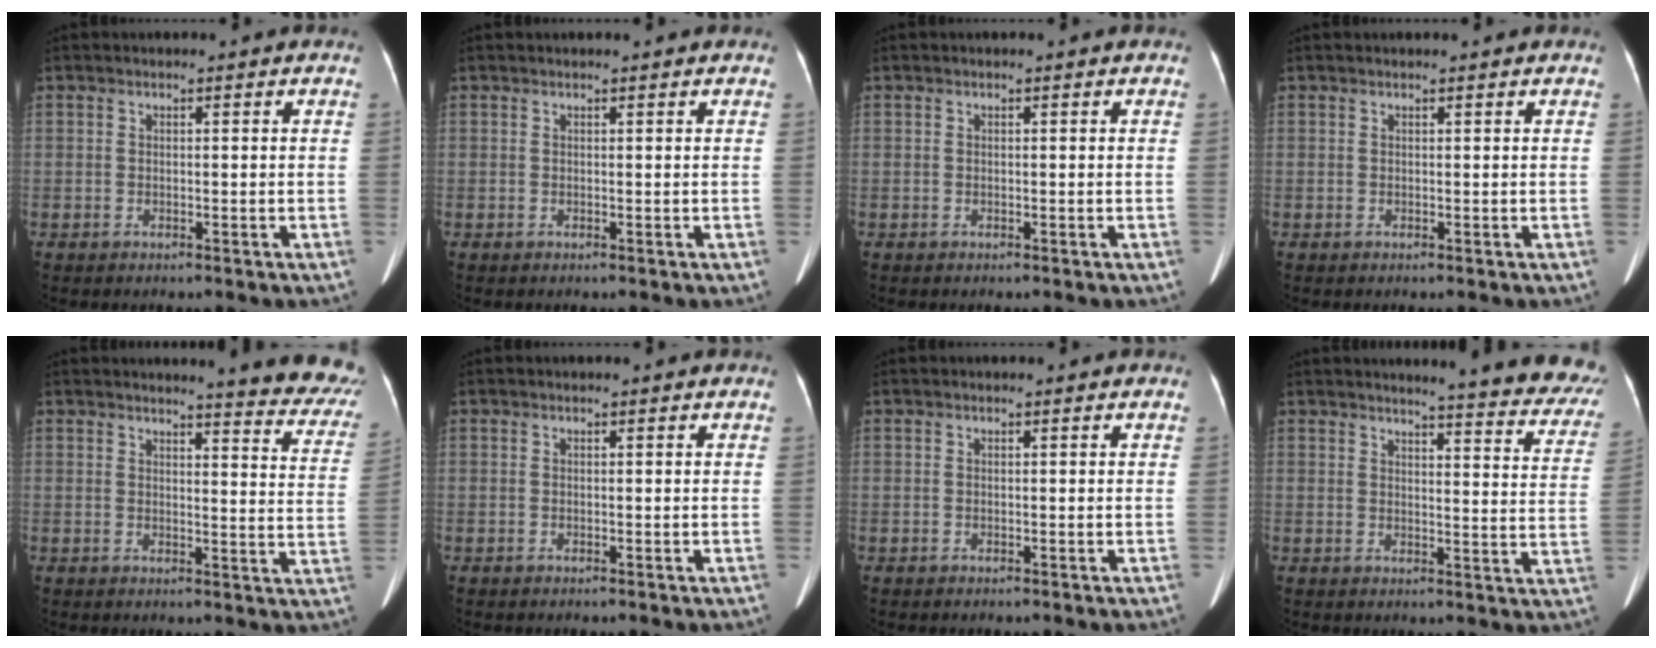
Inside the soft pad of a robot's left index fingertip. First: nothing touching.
{"total": 1.5, "force": [1.4, 0.2, 0.5], "torque": [-0.010, 0.020, 0.015]}
{"total": 0.0}
{"total": 1.9, "force": [1.7, 0.2, 0.7], "torque": [-0.011, 0.022, 0.019]}
{"total": 14.0, "force": [12.8, 1.5, 5.6], "torque": [-0.039, -0.074, 0.115]}
{"total": 0.0}
{"total": 0.0}
{"total": 18.0, "force": [16.2, 1.9, 7.5], "torque": [-0.070, -0.074, 0.165]}